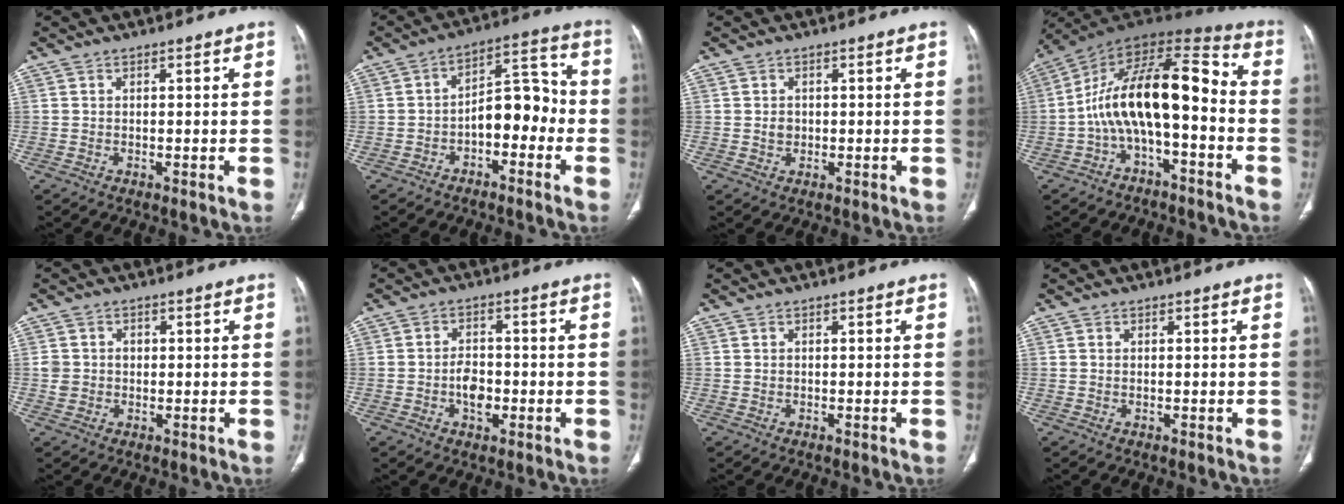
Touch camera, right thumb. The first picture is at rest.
{"total": 9.7, "force": [-2.9, 5.5, 7.5], "torque": [-0.077, 0.054, -0.054]}
{"total": 1.6, "force": [0.0, 1.4, 0.8], "torque": [-0.008, 0.002, 0.003]}
{"total": 16.9, "force": [-3.0, 7.3, 14.9], "torque": [-0.239, 0.089, -0.057]}
{"total": 3.3, "force": [0.2, 3.0, 1.2], "torque": [-0.012, 0.010, 0.008]}
{"total": 4.9, "force": [-1.3, 3.2, 3.4], "torque": [-0.043, 0.010, -0.021]}
{"total": 0.0}
{"total": 0.0}